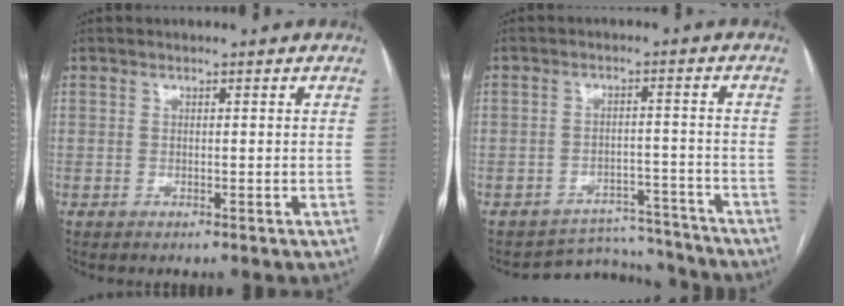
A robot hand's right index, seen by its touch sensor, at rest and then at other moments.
{"total": 7.9, "force": [-7.4, 2.1, -1.7], "torque": [0.032, 0.037, -0.100]}